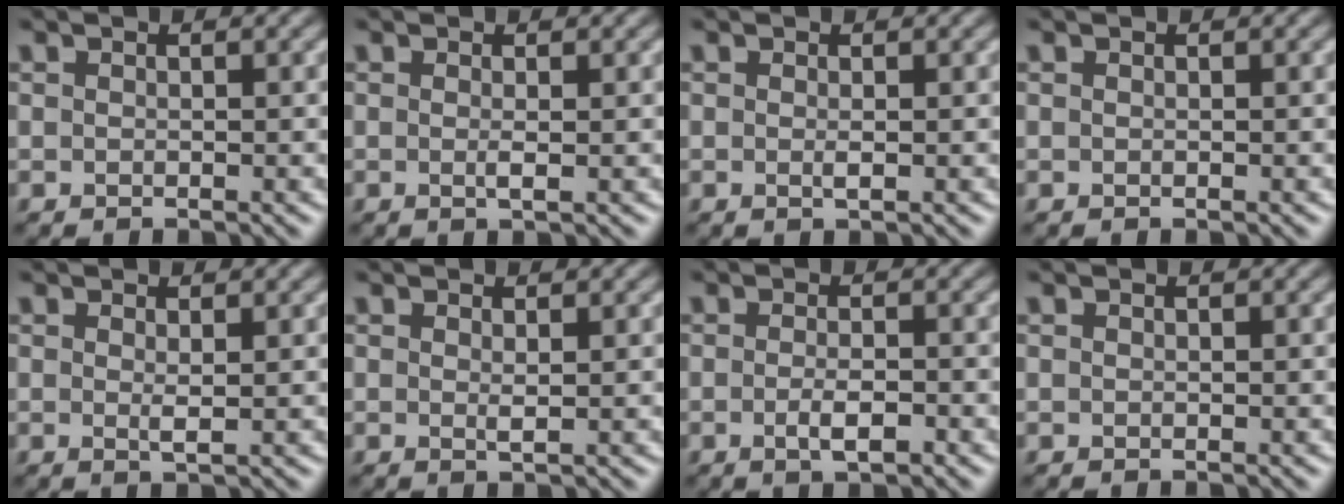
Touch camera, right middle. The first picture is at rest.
{"total": 0.9, "force": [0.0, 0.1, 0.9], "torque": [-0.019, -0.001, -0.001]}
{"total": 0.7, "force": [0.0, 0.1, 0.7], "torque": [-0.015, -0.002, 0.000]}
{"total": 0.0}
{"total": 1.0, "force": [0.4, 0.1, 1.0], "torque": [-0.018, -0.003, 0.005]}
{"total": 0.8, "force": [0.3, 0.1, 0.7], "torque": [-0.013, -0.002, 0.005]}
{"total": 2.2, "force": [-0.7, 0.6, 1.9], "torque": [-0.036, -0.004, -0.013]}
{"total": 0.0}